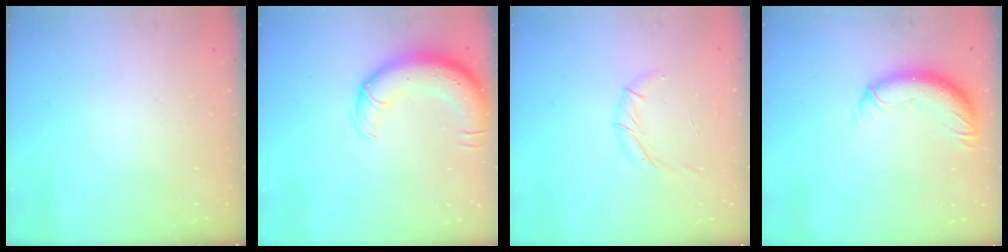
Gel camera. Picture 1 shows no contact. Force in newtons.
{"total": 14.4, "press": 14.0, "slide": 3.4}
{"total": 5.8, "press": 5.7, "slide": 1.3}
{"total": 11.5, "press": 11.2, "slide": 2.6}